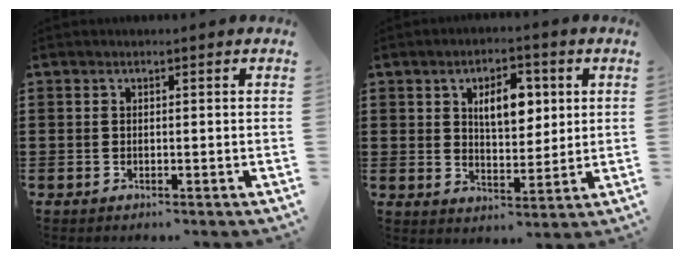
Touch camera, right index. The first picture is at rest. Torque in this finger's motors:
{"motor_torque": [0.37, 0.14, 0.24, 0.13]}